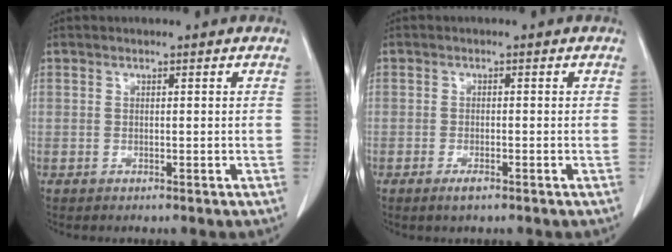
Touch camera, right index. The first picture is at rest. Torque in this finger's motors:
{"motor_torque": [0.10, -0.07, -0.03, 0.00]}